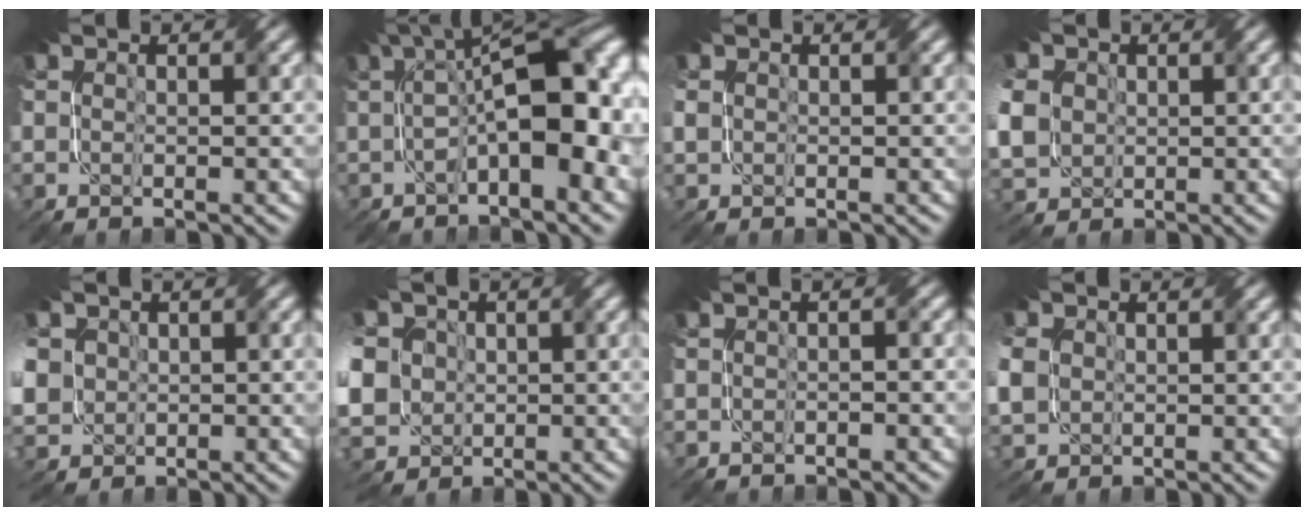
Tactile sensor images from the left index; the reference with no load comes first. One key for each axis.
{"total": 9.9, "fx": -0.3, "fy": 3.4, "fz": 9.2, "tx": -0.134, "ty": 0.015, "tz": -0.010}
{"total": 1.0, "fx": 0.1, "fy": 0.9, "fz": 0.3, "tx": -0.007, "ty": 0.002, "tz": 0.001}
{"total": 8.6, "fx": 0.7, "fy": 7.1, "fz": 4.8, "tx": -0.126, "ty": 0.005, "tz": -0.001}
{"total": 7.3, "fx": 0.1, "fy": 6.4, "fz": 3.5, "tx": -0.104, "ty": 0.001, "tz": -0.017}
{"total": 11.5, "fx": 0.5, "fy": 9.9, "fz": 5.8, "tx": -0.150, "ty": 0.002, "tz": -0.021}
{"total": 1.0, "fx": -0.7, "fy": 0.1, "fz": 0.8, "tx": -0.013, "ty": -0.005, "tz": -0.018}
{"total": 5.8, "fx": 0.4, "fy": 4.8, "fz": 3.3, "tx": -0.098, "ty": 0.008, "tz": 0.002}